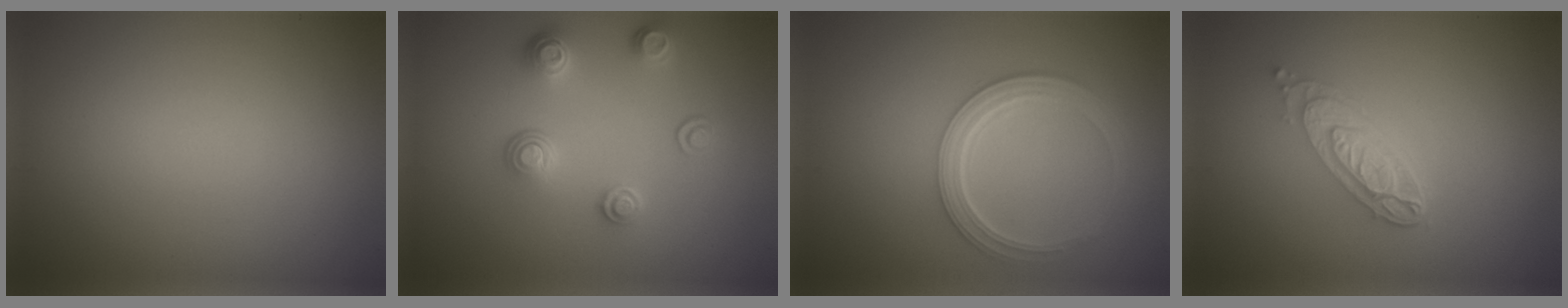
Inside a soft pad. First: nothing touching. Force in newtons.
{"total": 3.4, "press": 2.8, "slide": 1.9}
{"total": 4.4, "press": 3.4, "slide": 2.8}
{"total": 4.1, "press": 3.1, "slide": 2.6}